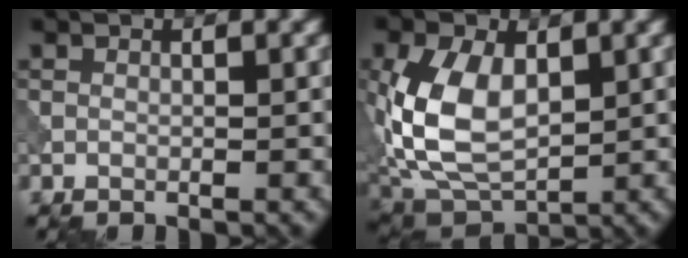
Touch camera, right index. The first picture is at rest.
{"total": 9.2, "force": [0.8, 5.7, 7.2], "torque": [-0.164, 0.002, 0.012]}